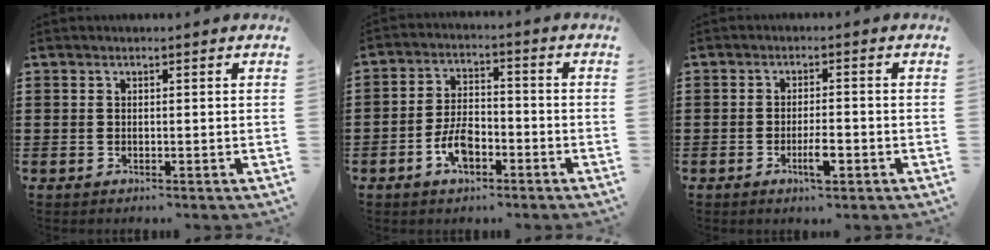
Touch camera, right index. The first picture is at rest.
{"total": 5.8, "force": [-2.7, 3.1, 4.1], "torque": [-0.093, 0.004, -0.056]}
{"total": 4.1, "force": [-1.7, 1.1, 3.5], "torque": [-0.063, 0.002, -0.031]}